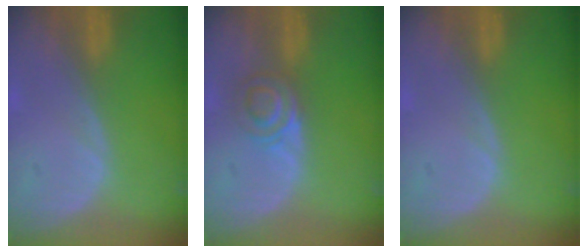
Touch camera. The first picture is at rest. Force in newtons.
{"total": 4.0, "press": 3.9, "slide": 0.8}
{"total": 0.0}